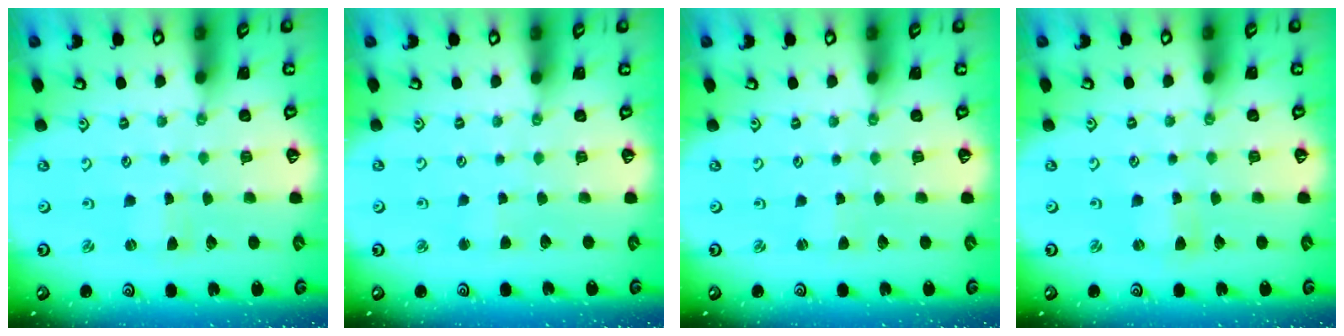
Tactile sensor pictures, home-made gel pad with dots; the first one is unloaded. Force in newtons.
{"total": 1.6, "press": 1.5, "slide": 0.2}
{"total": 0.0}
{"total": 0.0}